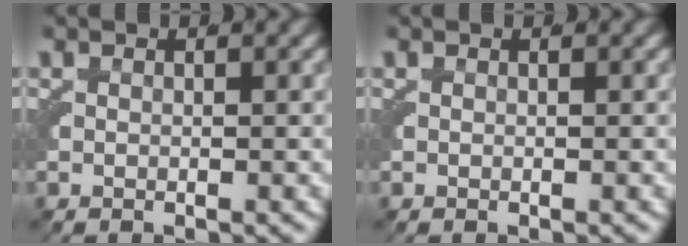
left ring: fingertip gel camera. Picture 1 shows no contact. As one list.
[{"total": 0.0}]